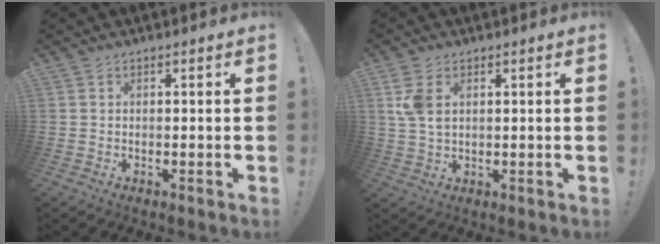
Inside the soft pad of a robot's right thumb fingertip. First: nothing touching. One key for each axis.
{"total": 5.8, "fx": 2.1, "fy": 3.4, "fz": 4.3, "tx": -0.084, "ty": -0.004, "tz": 0.039}